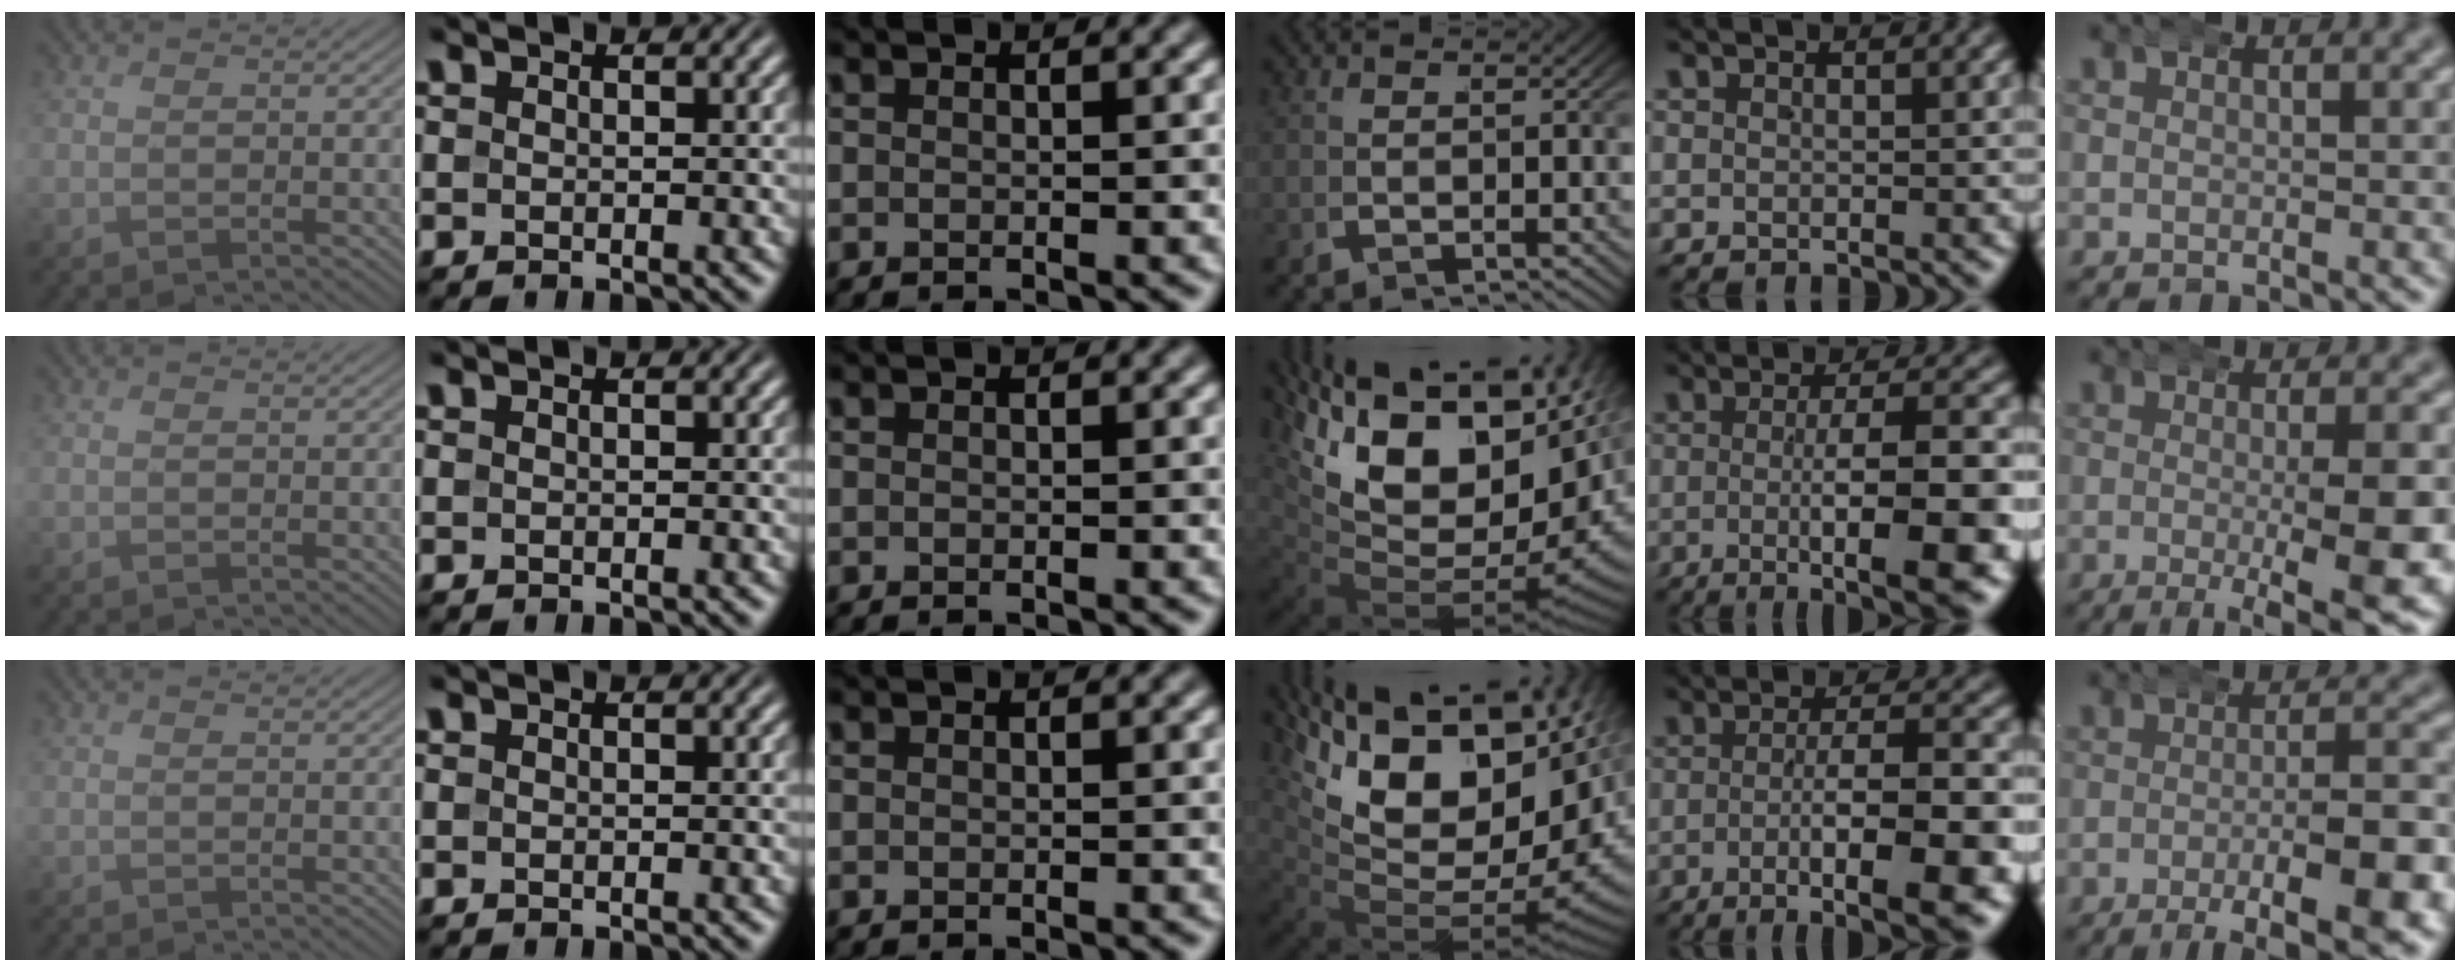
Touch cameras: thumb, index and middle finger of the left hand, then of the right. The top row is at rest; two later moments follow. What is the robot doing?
{"motion": "wrap", "object": "arm wrap"}